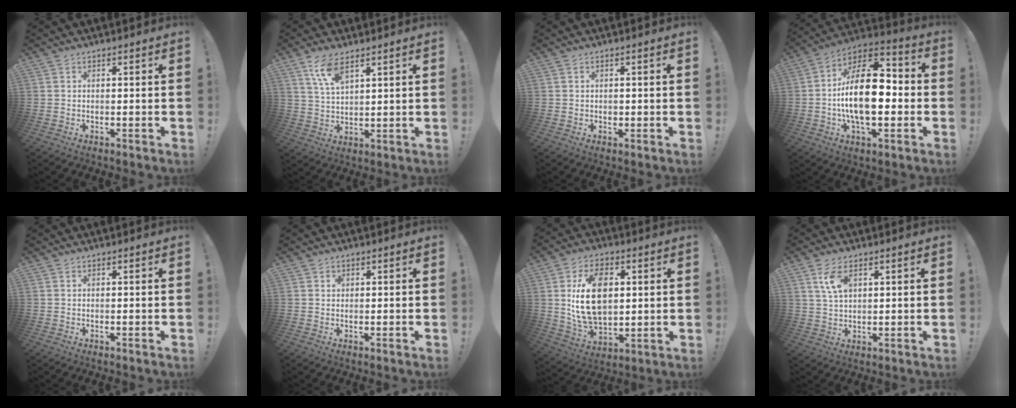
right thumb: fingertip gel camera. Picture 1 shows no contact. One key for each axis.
{"total": 8.1, "fx": 5.4, "fy": 2.9, "fz": 5.3, "tx": -0.106, "ty": -0.018, "tz": 0.100}
{"total": 0.7, "fx": -0.2, "fy": 0.6, "fz": 0.2, "tx": -0.009, "ty": 0.003, "tz": -0.003}
{"total": 21.0, "fx": -2.3, "fy": 10.7, "fz": 17.9, "tx": -0.326, "ty": 0.013, "tz": -0.046}
{"total": 0.0}
{"total": 0.7, "fx": 0.4, "fy": 0.6, "fz": 0.0, "tx": 0.006, "ty": -0.003, "tz": 0.007}
{"total": 17.9, "fx": 3.0, "fy": 12.0, "fz": 13.0, "tx": -0.222, "ty": 0.000, "tz": 0.053}
{"total": 6.8, "fx": 3.1, "fy": 3.6, "fz": 5.0, "tx": -0.084, "ty": -0.008, "tz": 0.056}